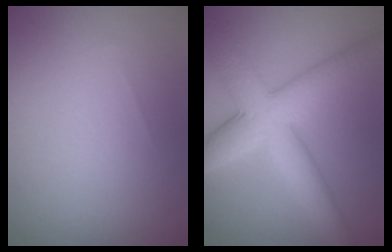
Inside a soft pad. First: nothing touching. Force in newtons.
{"total": 7.6, "press": 7.5, "slide": 0.3}